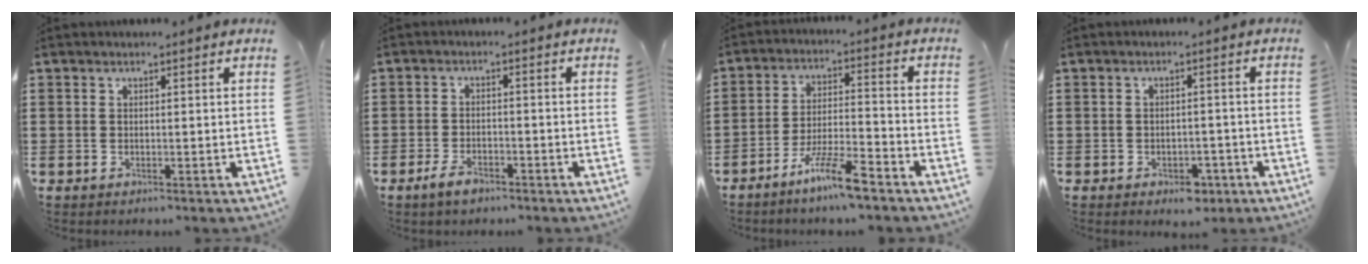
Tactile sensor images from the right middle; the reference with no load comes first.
{"total": 3.3, "force": [-2.3, 1.4, 1.9], "torque": [-0.038, 0.005, -0.046]}
{"total": 8.0, "force": [-6.0, 0.7, 5.2], "torque": [-0.107, -0.003, -0.114]}
{"total": 2.6, "force": [-2.0, 1.5, 0.6], "torque": [-0.015, 0.005, -0.041]}